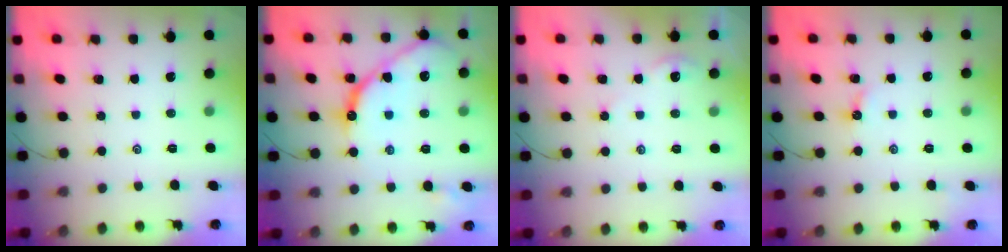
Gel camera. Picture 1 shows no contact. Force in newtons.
{"total": 13.4, "press": 13.3, "slide": 1.1}
{"total": 1.6, "press": 1.5, "slide": 0.3}
{"total": 3.0, "press": 3.0, "slide": 0.4}